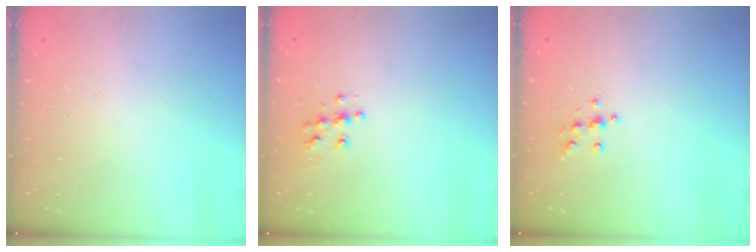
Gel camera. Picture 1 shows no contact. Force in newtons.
{"total": 7.0, "press": 7.0, "slide": 0.3}
{"total": 5.6, "press": 5.6, "slide": 0.5}